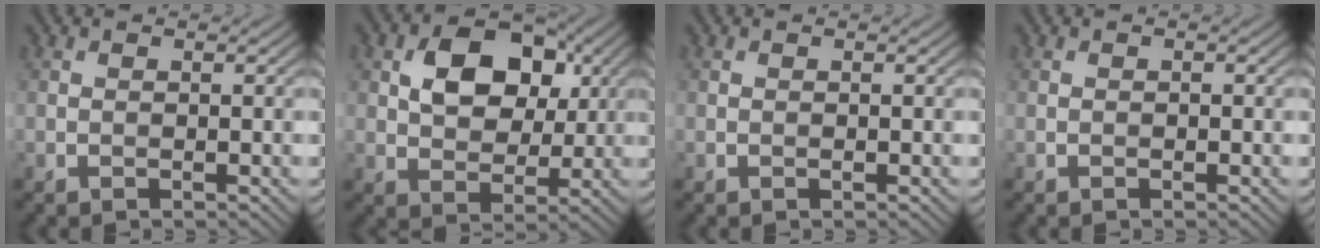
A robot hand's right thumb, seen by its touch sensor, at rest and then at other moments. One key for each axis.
{"total": 9.4, "fx": 2.8, "fy": 6.4, "fz": 6.3, "tx": -0.116, "ty": 0.004, "tz": 0.041}
{"total": 0.0}
{"total": 0.0}